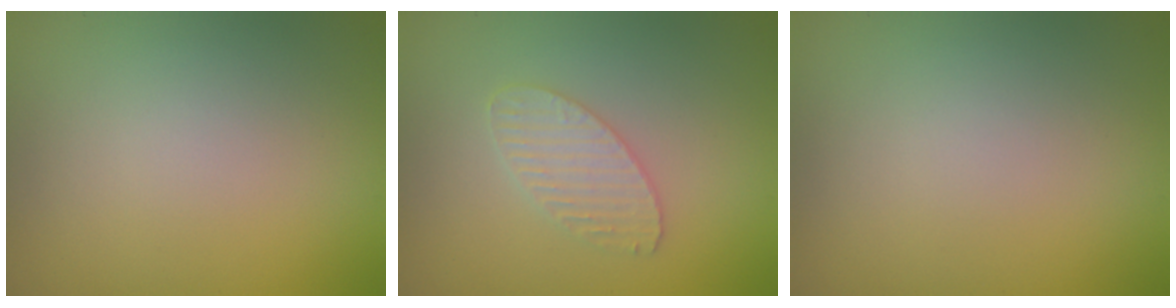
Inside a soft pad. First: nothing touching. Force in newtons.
{"total": 2.3, "press": 2.3, "slide": 0.2}
{"total": 0.0}